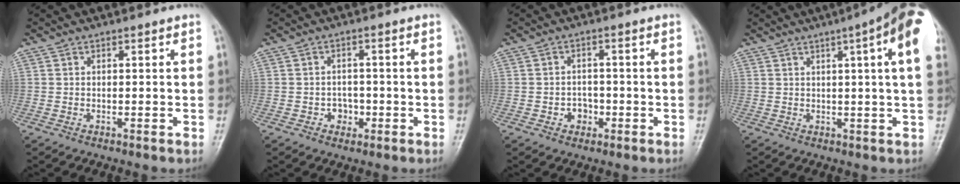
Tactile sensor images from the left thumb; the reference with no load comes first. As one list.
[{"total": 3.1, "force": [-1.2, 2.7, 1.0], "torque": [0.011, 0.011, -0.020]}, {"total": 3.5, "force": [-1.3, 3.0, 1.2], "torque": [0.011, 0.012, -0.023]}, {"total": 12.8, "force": [5.1, 0.9, 11.7], "torque": [-0.143, 0.004, 0.051]}]